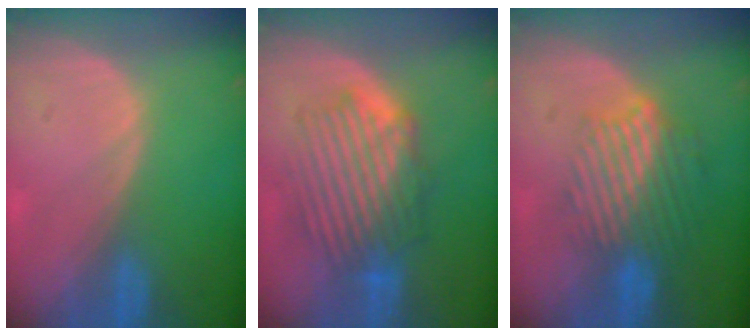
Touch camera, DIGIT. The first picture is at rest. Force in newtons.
{"total": 8.6, "press": 8.4, "slide": 1.9}
{"total": 9.7, "press": 8.1, "slide": 5.3}